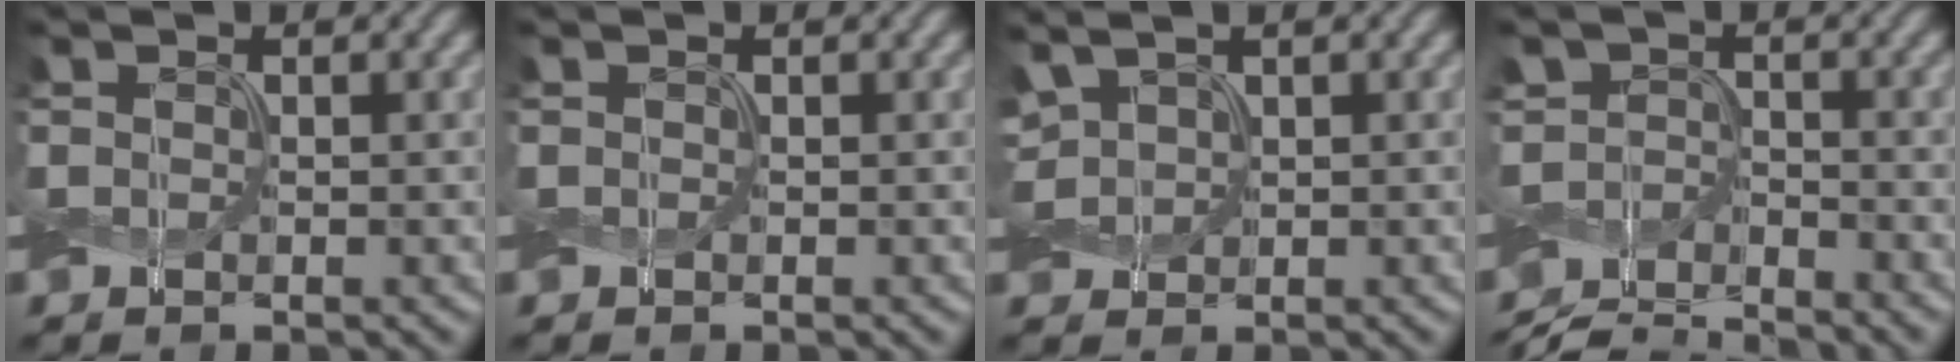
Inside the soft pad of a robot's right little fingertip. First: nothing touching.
{"total": 0.0}
{"total": 2.6, "force": [1.5, 1.5, 1.6], "torque": [-0.042, 0.012, 0.030]}
{"total": 5.2, "force": [-5.1, 0.8, 0.9], "torque": [-0.007, -0.010, -0.108]}